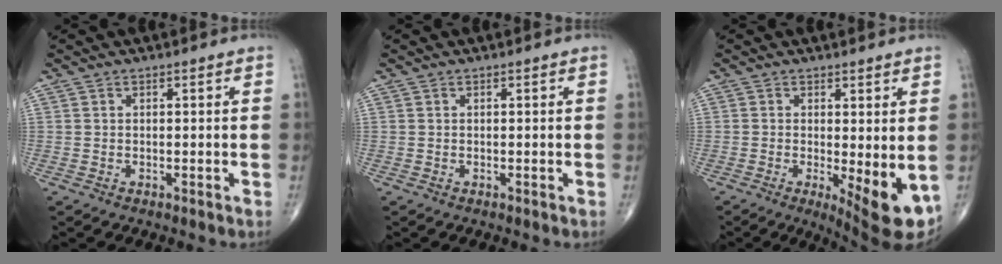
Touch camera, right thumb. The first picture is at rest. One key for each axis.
{"total": 0.0}
{"total": 9.0, "fx": -1.6, "fy": 2.7, "fz": 8.4, "tx": -0.115, "ty": -0.022, "tz": -0.016}